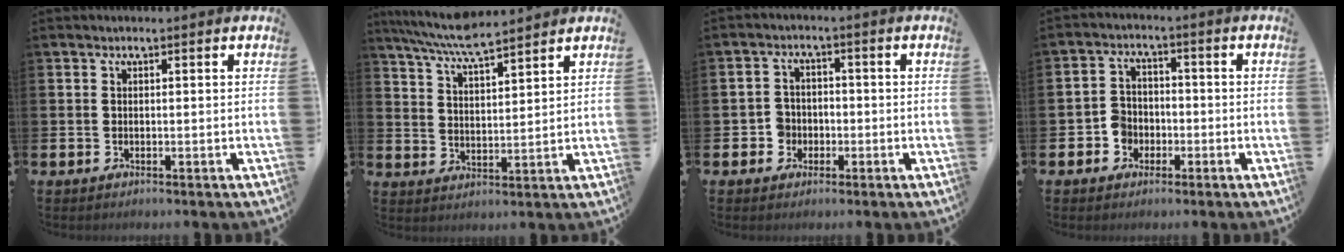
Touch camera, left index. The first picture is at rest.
{"total": 6.7, "force": [6.4, 0.4, 2.0], "torque": [-0.063, -0.031, 0.116]}
{"total": 3.2, "force": [-1.3, 2.9, 0.4], "torque": [-0.016, 0.007, -0.032]}
{"total": 3.7, "force": [-1.7, 3.1, 0.8], "torque": [-0.029, 0.008, -0.037]}